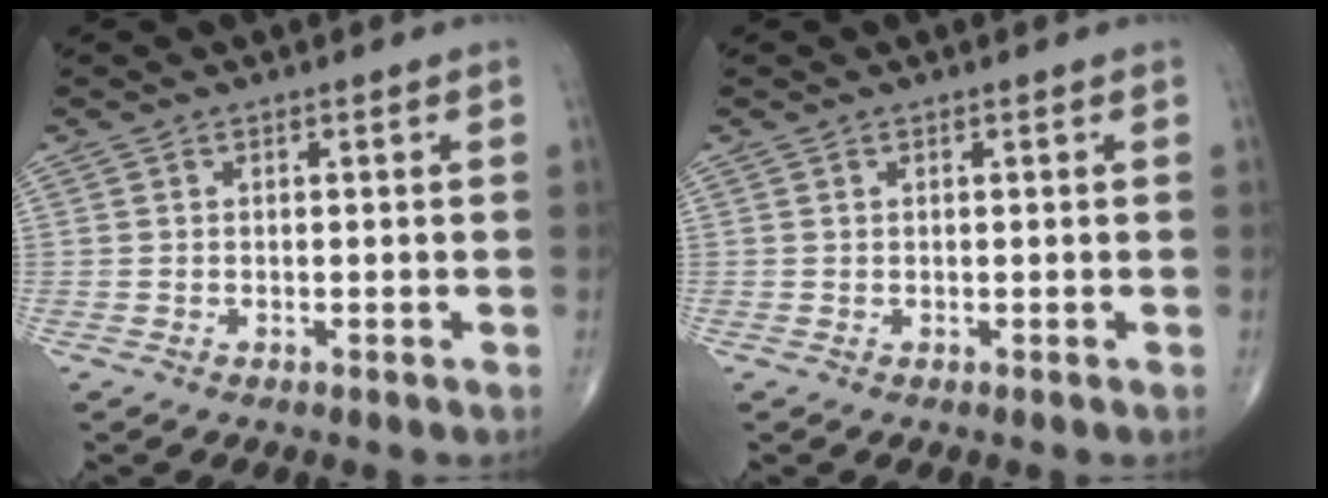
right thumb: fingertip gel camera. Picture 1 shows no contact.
{"total": 0.0}